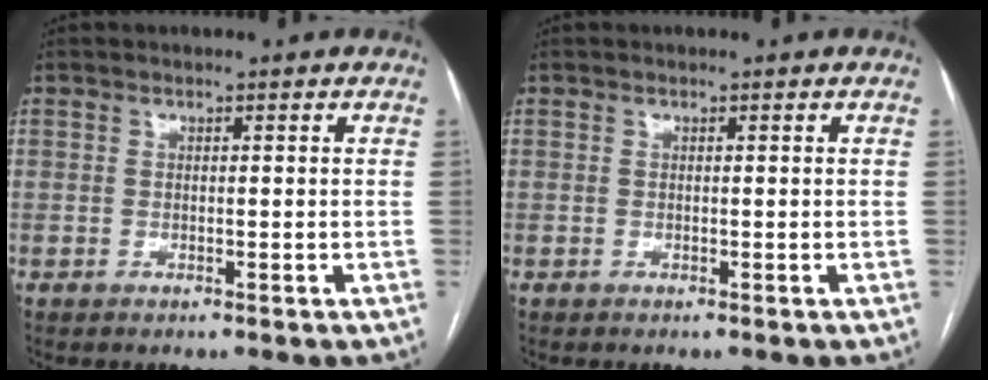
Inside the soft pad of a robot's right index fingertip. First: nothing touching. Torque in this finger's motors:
{"motor_torque": [0.00, 0.00, 0.00, 0.00]}